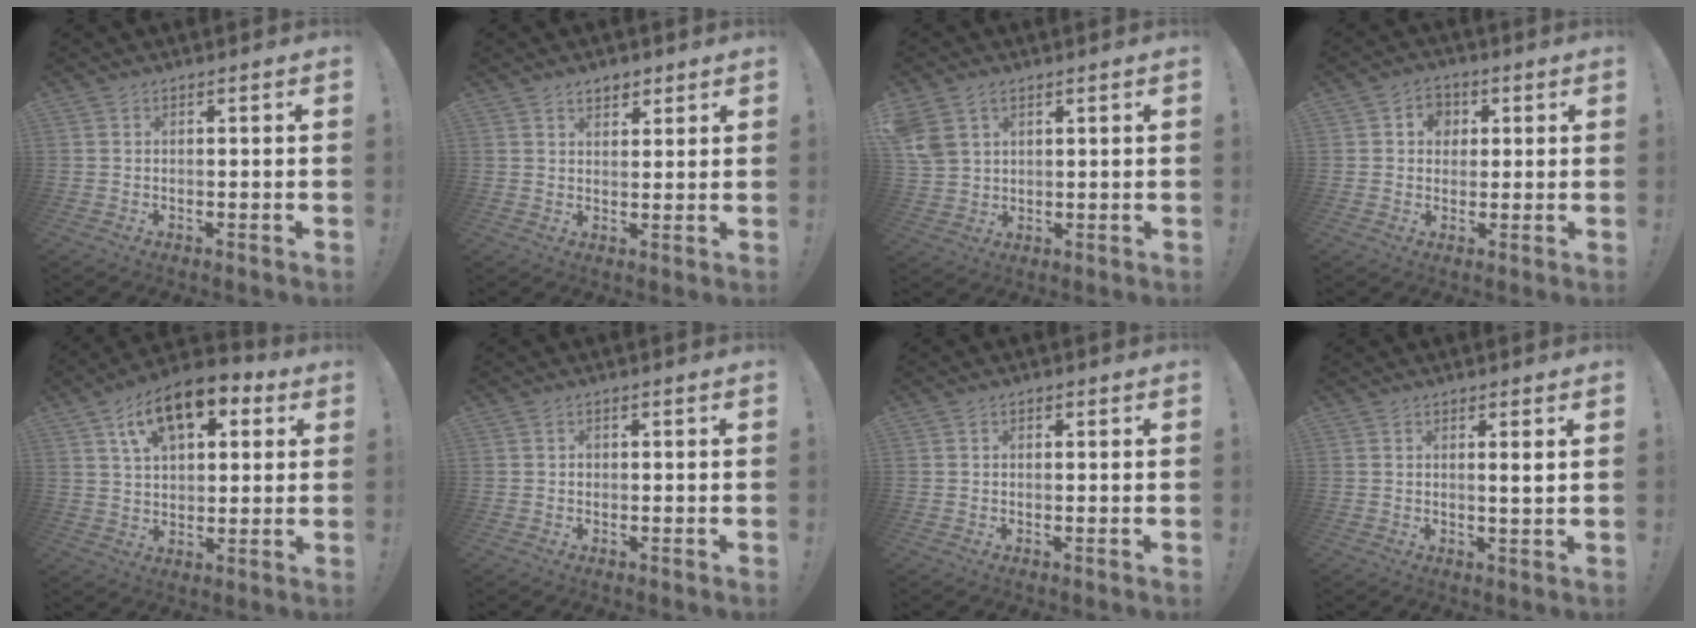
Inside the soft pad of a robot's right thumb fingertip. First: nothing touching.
{"total": 3.9, "force": [2.8, 2.5, 1.2], "torque": [-0.002, -0.016, 0.047]}
{"total": 7.0, "force": [3.8, 4.8, 3.3], "torque": [-0.056, -0.013, 0.077]}
{"total": 6.1, "force": [1.3, 5.6, 2.1], "torque": [-0.024, -0.002, 0.024]}
{"total": 14.5, "force": [7.4, 8.4, 9.4], "torque": [-0.146, -0.023, 0.132]}
{"total": 0.9, "force": [0.0, 0.9, 0.3], "torque": [-0.009, 0.005, 0.000]}
{"total": 0.9, "force": [0.0, 0.8, 0.5], "torque": [0.000, 0.001, -0.003]}
{"total": 2.5, "force": [1.2, -0.3, 2.1], "torque": [-0.028, -0.012, 0.016]}